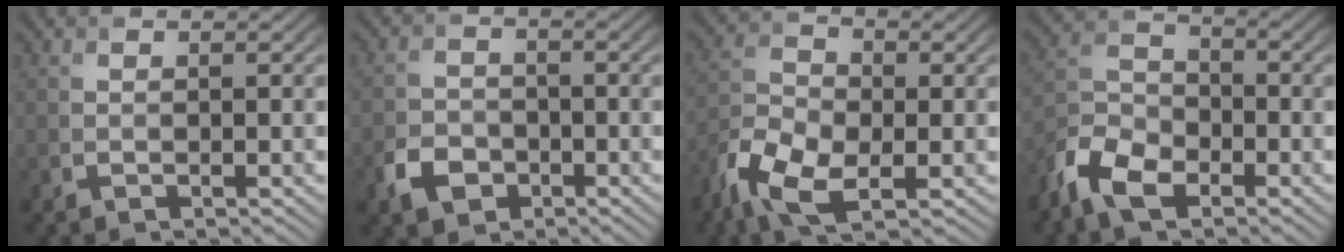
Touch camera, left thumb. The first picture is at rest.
{"total": 4.4, "force": [-2.3, 3.2, 1.9], "torque": [-0.045, -0.005, -0.050]}
{"total": 8.5, "force": [-4.5, 4.2, 5.8], "torque": [-0.131, -0.012, -0.099]}
{"total": 8.1, "force": [-5.4, 4.1, 4.4], "torque": [-0.101, -0.007, -0.124]}